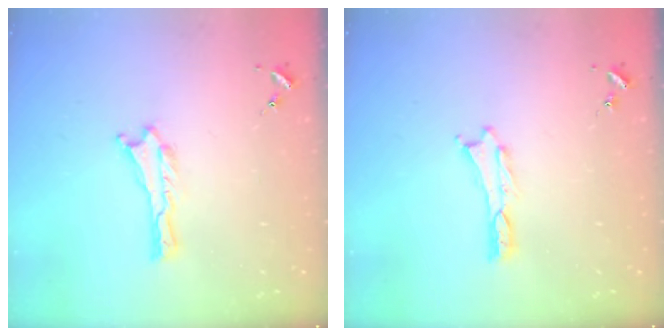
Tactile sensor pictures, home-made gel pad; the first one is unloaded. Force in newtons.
{"total": 0.0}